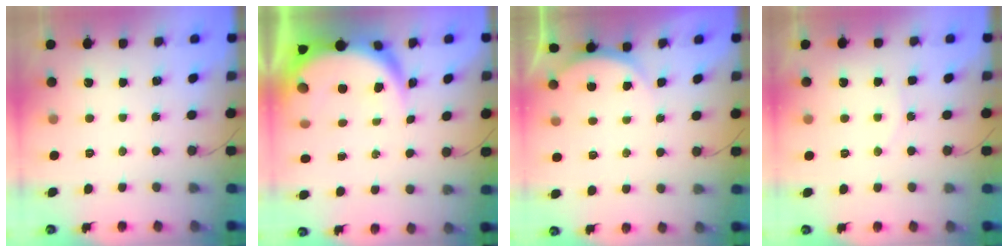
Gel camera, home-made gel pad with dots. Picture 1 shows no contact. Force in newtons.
{"total": 8.3, "press": 8.2, "slide": 1.1}
{"total": 3.6, "press": 3.1, "slide": 1.8}
{"total": 5.3, "press": 5.3, "slide": 0.5}